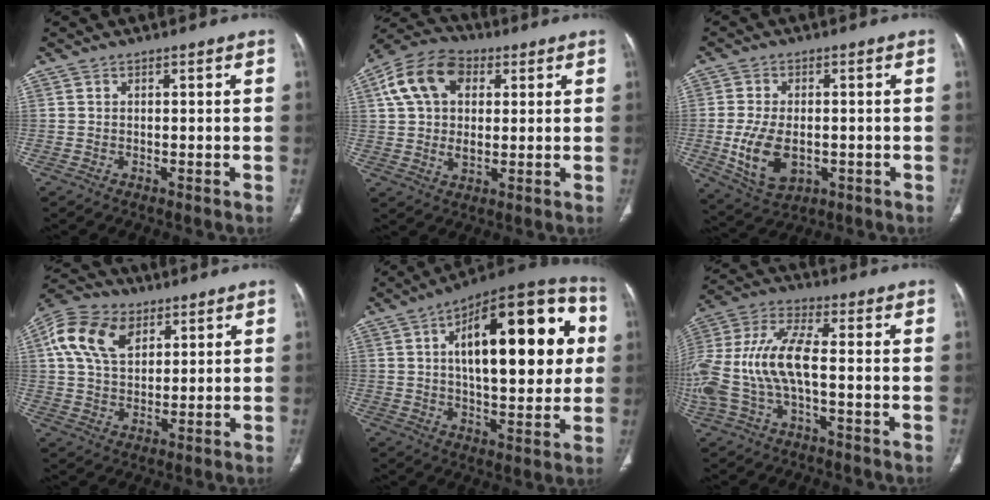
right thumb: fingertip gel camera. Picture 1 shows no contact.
{"total": 14.3, "force": [4.3, 9.5, 9.8], "torque": [-0.170, 0.011, 0.072]}
{"total": 10.3, "force": [-1.9, 6.4, 7.9], "torque": [-0.147, -0.004, -0.018]}
{"total": 13.5, "force": [5.4, 8.8, 8.6], "torque": [-0.157, 0.000, 0.098]}
{"total": 27.9, "force": [5.9, 11.8, 24.6], "torque": [-0.322, 0.021, 0.077]}
{"total": 16.1, "force": [-2.2, 6.7, 14.5], "torque": [-0.348, 0.031, -0.040]}